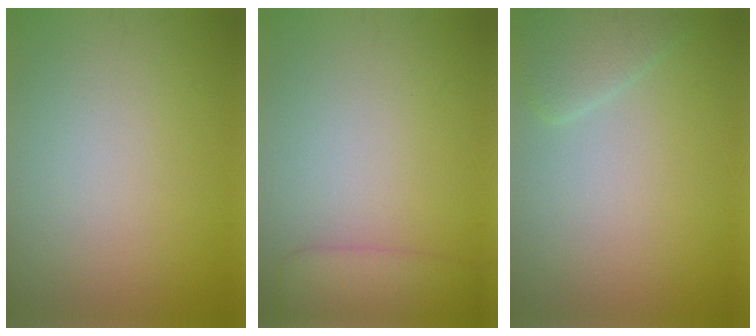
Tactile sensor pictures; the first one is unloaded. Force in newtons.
{"total": 3.5, "press": 3.5, "slide": 0.3}
{"total": 2.4, "press": 2.4, "slide": 0.2}